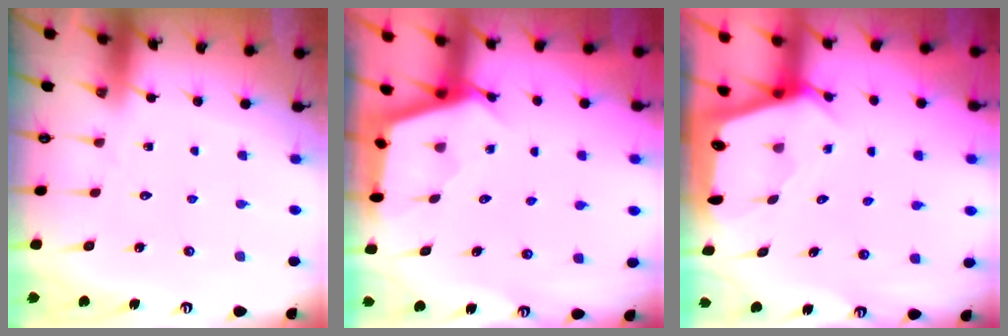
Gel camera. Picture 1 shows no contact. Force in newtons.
{"total": 2.6, "press": 2.6, "slide": 0.2}
{"total": 2.5, "press": 2.4, "slide": 0.3}